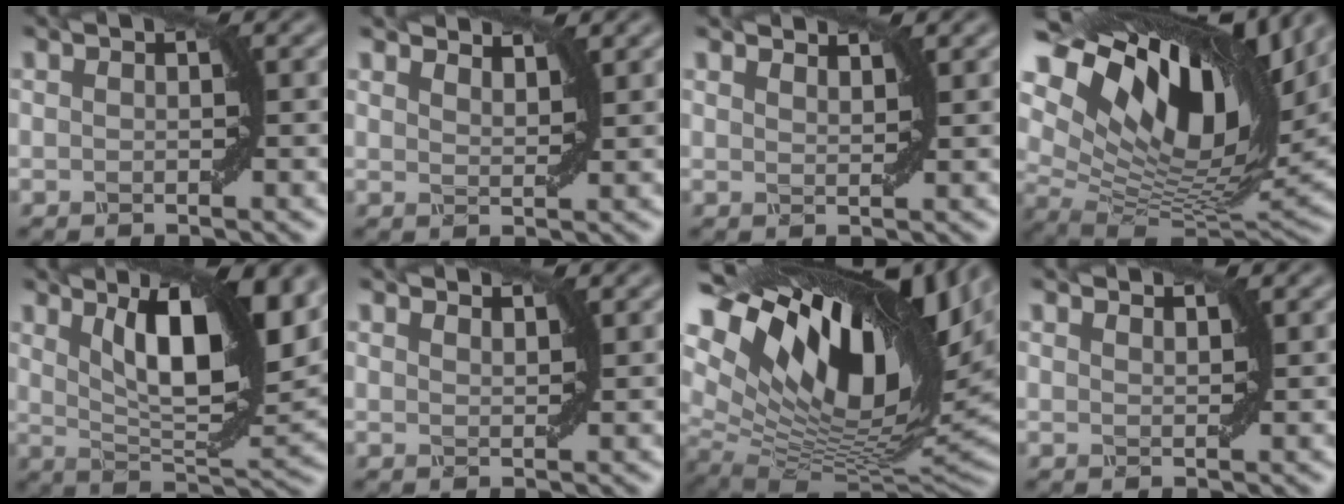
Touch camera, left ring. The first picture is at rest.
{"total": 2.6, "force": [2.6, 0.2, 0.3], "torque": [-0.007, 0.003, 0.039]}
{"total": 1.9, "force": [1.9, 0.1, 0.0], "torque": [0.001, 0.004, 0.030]}
{"total": 15.8, "force": [7.8, 7.7, 11.4], "torque": [-0.215, 0.027, 0.146]}
{"total": 10.4, "force": [4.1, 3.2, 9.0], "torque": [-0.141, 0.004, 0.080]}
{"total": 1.5, "force": [1.5, 0.0, 0.0], "torque": [0.003, 0.004, 0.025]}
{"total": 17.8, "force": [6.8, 8.0, 14.4], "torque": [-0.257, 0.020, 0.137]}
{"total": 1.2, "force": [1.2, 0.0, -0.1], "torque": [0.003, 0.004, 0.021]}